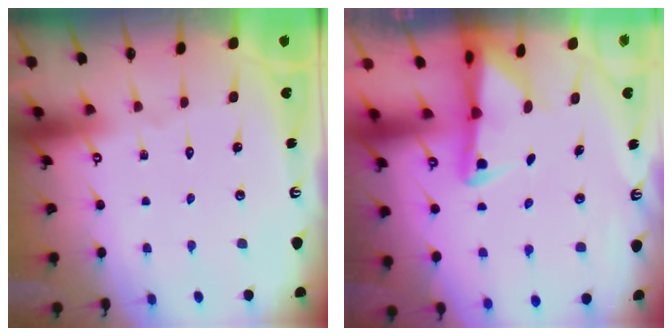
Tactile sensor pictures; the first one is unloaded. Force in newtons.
{"total": 2.7, "press": 2.6, "slide": 0.6}